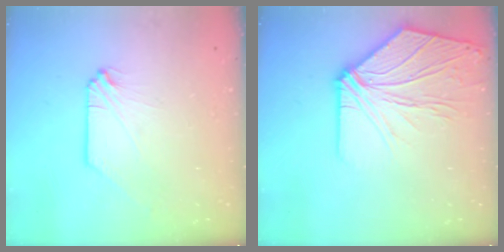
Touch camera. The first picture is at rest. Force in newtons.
{"total": 11.4, "press": 11.3, "slide": 1.4}